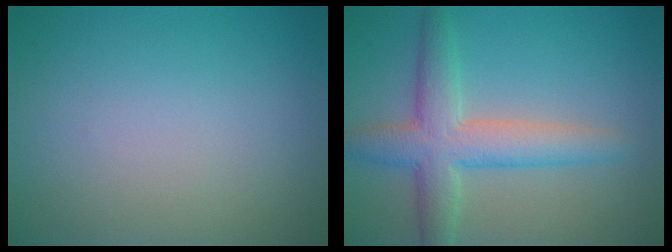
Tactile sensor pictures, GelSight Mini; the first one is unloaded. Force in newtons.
{"total": 5.4, "press": 5.4, "slide": 0.1}